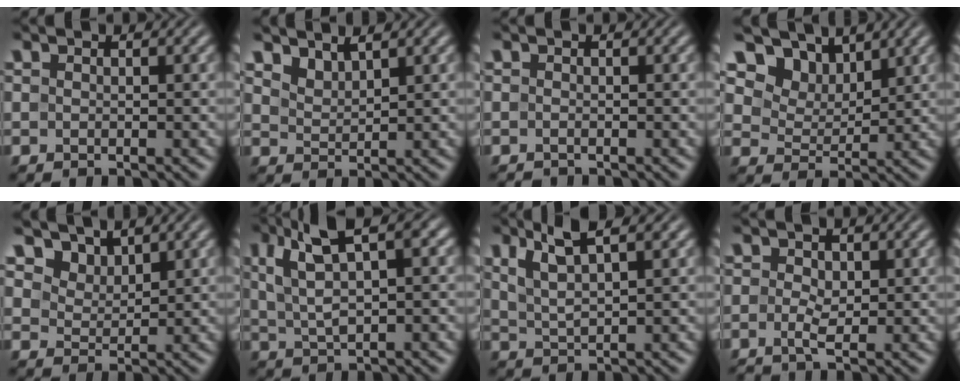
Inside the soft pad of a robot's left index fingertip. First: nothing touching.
{"total": 1.8, "force": [1.6, 0.5, 0.7], "torque": [-0.020, -0.003, 0.036]}
{"total": 1.0, "force": [-1.0, 0.1, 0.2], "torque": [-0.006, -0.004, -0.019]}
{"total": 8.4, "force": [5.9, 4.7, 3.7], "torque": [-0.091, -0.018, 0.108]}
{"total": 4.5, "force": [3.4, 2.4, 1.7], "torque": [-0.053, -0.014, 0.072]}
{"total": 6.2, "force": [2.6, 2.2, 5.2], "torque": [-0.104, 0.013, 0.048]}
{"total": 4.1, "force": [2.4, 1.1, 3.1], "torque": [-0.070, 0.008, 0.049]}
{"total": 1.5, "force": [-0.1, 0.8, 1.2], "torque": [-0.026, 0.000, -0.005]}